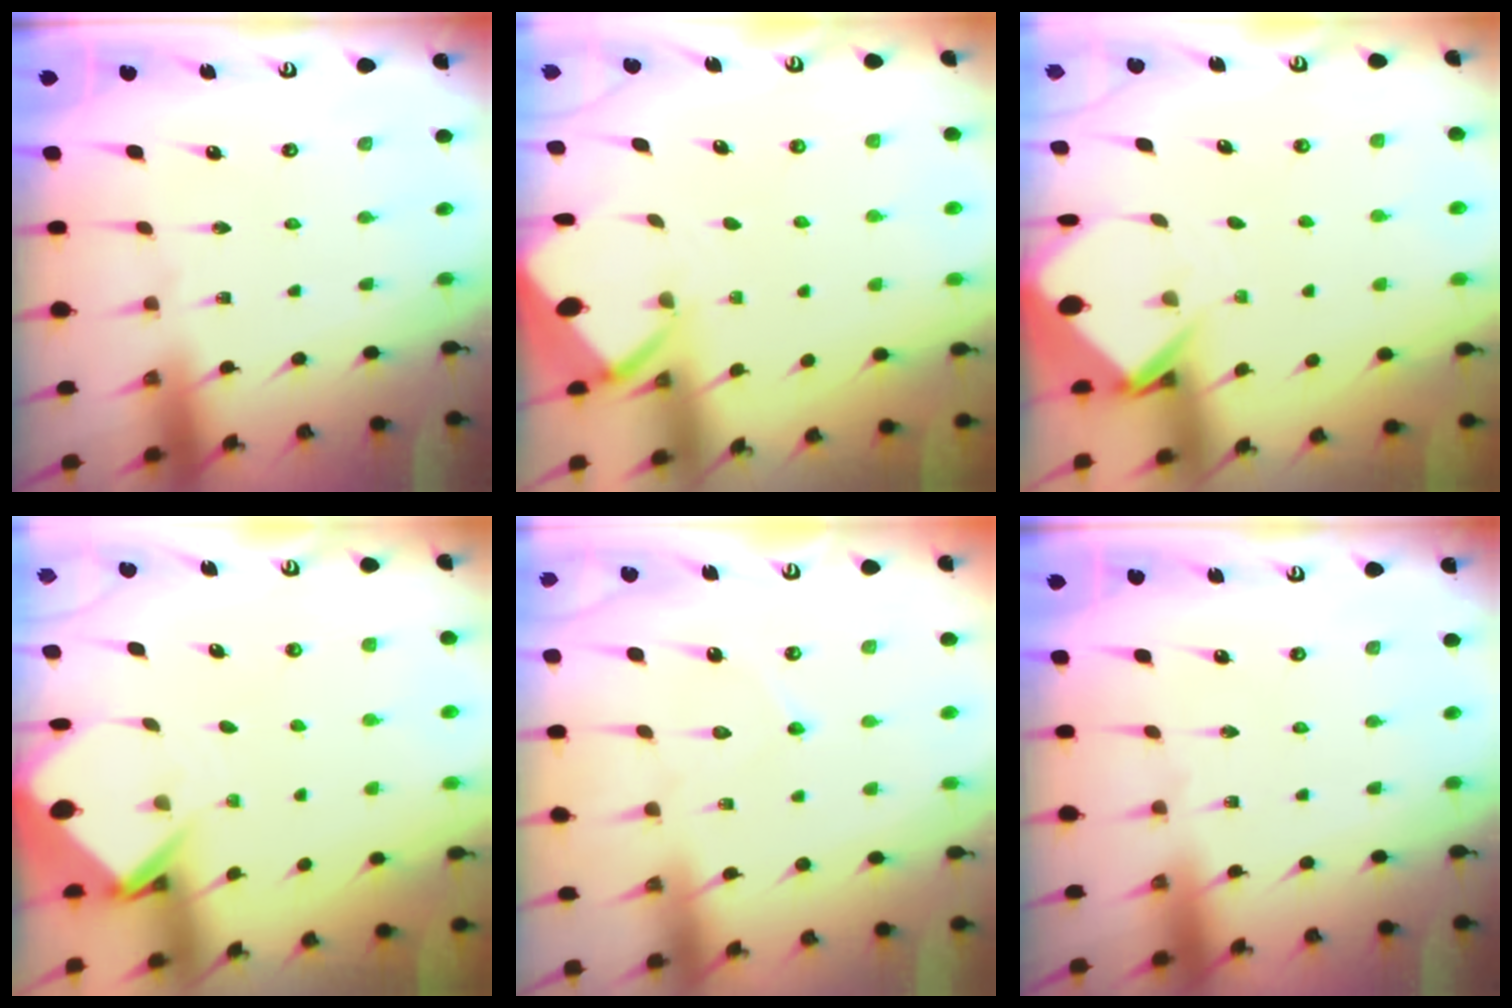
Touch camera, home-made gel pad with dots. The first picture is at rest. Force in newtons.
{"total": 2.3, "press": 2.3, "slide": 0.1}
{"total": 3.8, "press": 3.8, "slide": 0.2}
{"total": 3.8, "press": 3.8, "slide": 0.2}
{"total": 3.8, "press": 3.7, "slide": 0.3}
{"total": 0.0}